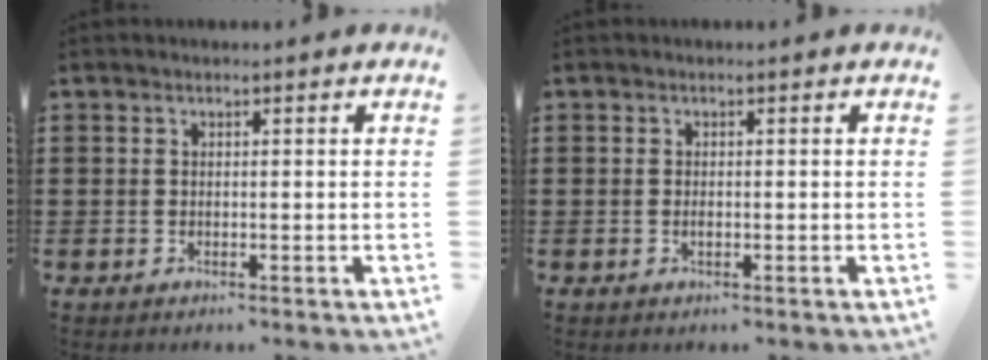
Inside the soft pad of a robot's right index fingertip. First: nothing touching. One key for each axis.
{"total": 0.7, "fx": -0.2, "fy": 0.2, "fz": 0.7, "tx": -0.015, "ty": -0.005, "tz": -0.002}